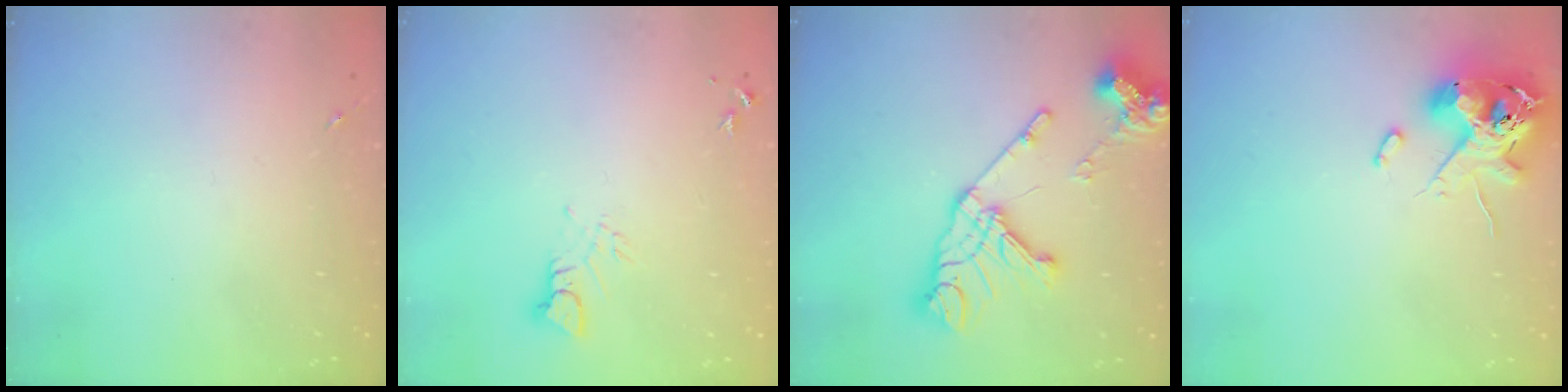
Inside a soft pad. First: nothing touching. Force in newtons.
{"total": 3.5, "press": 3.5, "slide": 0.2}
{"total": 19.2, "press": 19.1, "slide": 2.3}
{"total": 12.5, "press": 12.3, "slide": 2.0}